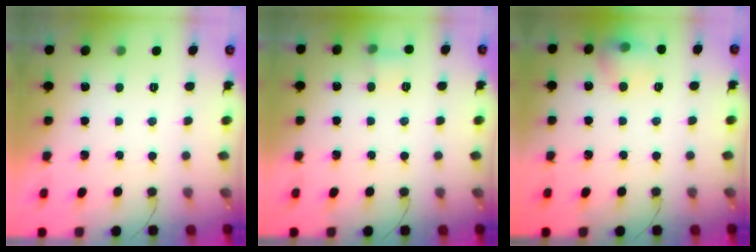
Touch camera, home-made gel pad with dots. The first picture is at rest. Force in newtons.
{"total": 4.9, "press": 4.0, "slide": 2.7}
{"total": 10.2, "press": 10.1, "slide": 1.5}